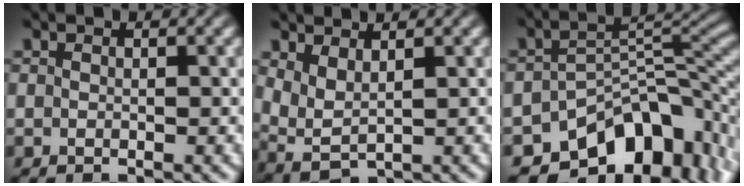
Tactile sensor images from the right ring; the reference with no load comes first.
{"total": 5.3, "force": [0.5, 4.5, 2.7], "torque": [-0.087, -0.023, 0.019]}
{"total": 13.5, "force": [-7.0, 7.8, 8.5], "torque": [-0.104, -0.021, -0.098]}